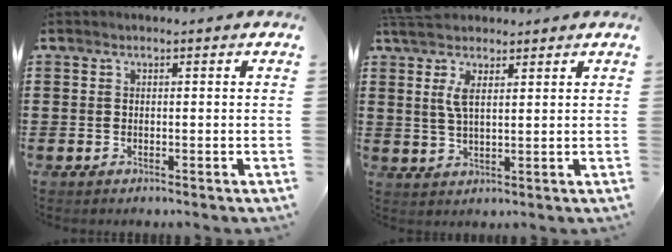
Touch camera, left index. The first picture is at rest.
{"total": 5.7, "force": [3.1, 2.0, 4.3], "torque": [-0.100, 0.001, 0.052]}